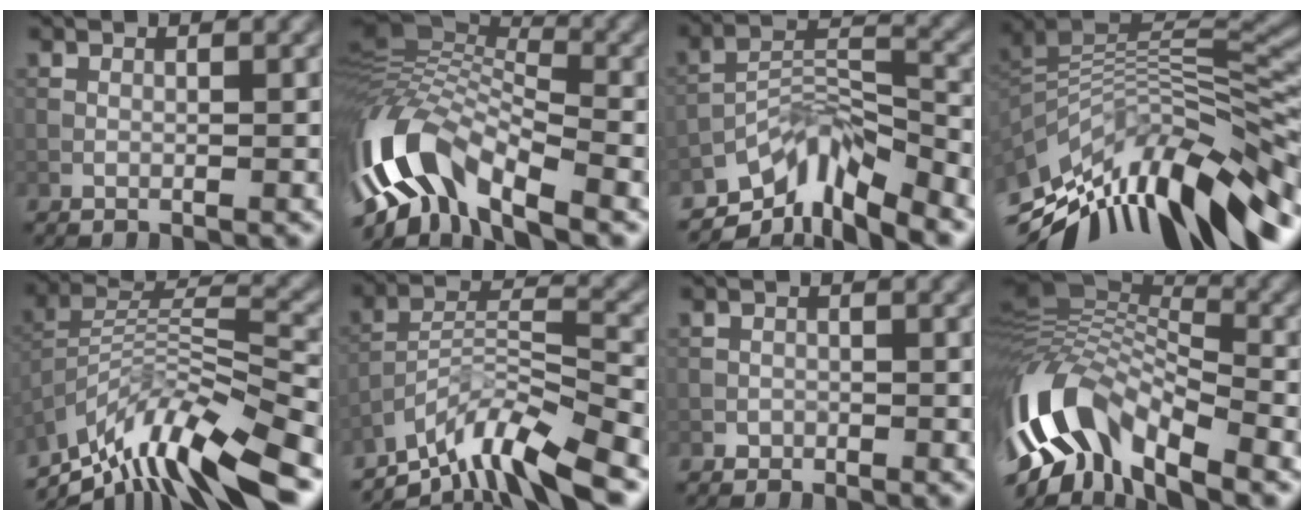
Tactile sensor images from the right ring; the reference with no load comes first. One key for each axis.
{"total": 11.3, "fx": -5.4, "fy": 4.6, "fz": 8.8, "tx": -0.164, "ty": 0.015, "tz": -0.113}
{"total": 8.2, "fx": -6.1, "fy": 2.8, "fz": 4.7, "tx": -0.071, "ty": -0.003, "tz": -0.118}
{"total": 14.0, "fx": -7.1, "fy": 4.5, "fz": 11.2, "tx": -0.201, "ty": 0.019, "tz": -0.130}
{"total": 11.1, "fx": -8.7, "fy": 2.7, "fz": 6.4, "tx": -0.123, "ty": 0.005, "tz": -0.161}
{"total": 8.8, "fx": -7.1, "fy": 1.7, "fz": 4.9, "tx": -0.085, "ty": 0.000, "tz": -0.137}
{"total": 0.9, "fx": -0.6, "fy": 0.6, "fz": -0.1, "tx": 0.002, "ty": 0.002, "tz": -0.011}
{"total": 12.9, "fx": -5.4, "fy": 5.9, "fz": 10.1, "tx": -0.203, "ty": 0.014, "tz": -0.109}